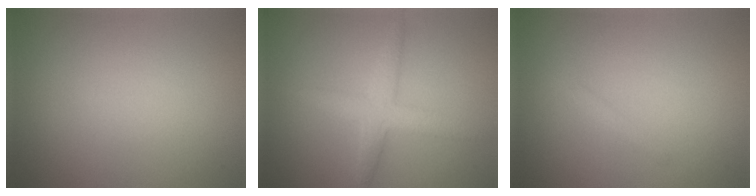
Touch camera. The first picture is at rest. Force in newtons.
{"total": 3.2, "press": 3.2, "slide": 0.1}
{"total": 0.8, "press": 0.8, "slide": 0.1}